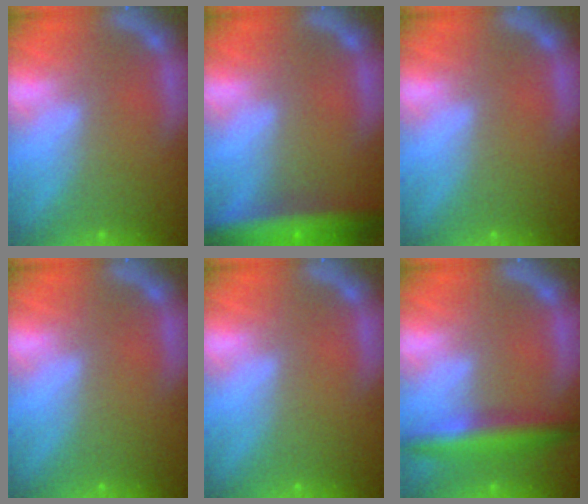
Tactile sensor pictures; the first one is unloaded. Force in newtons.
{"total": 8.0}
{"total": 0.0}
{"total": 0.0}
{"total": 0.0}
{"total": 5.0}